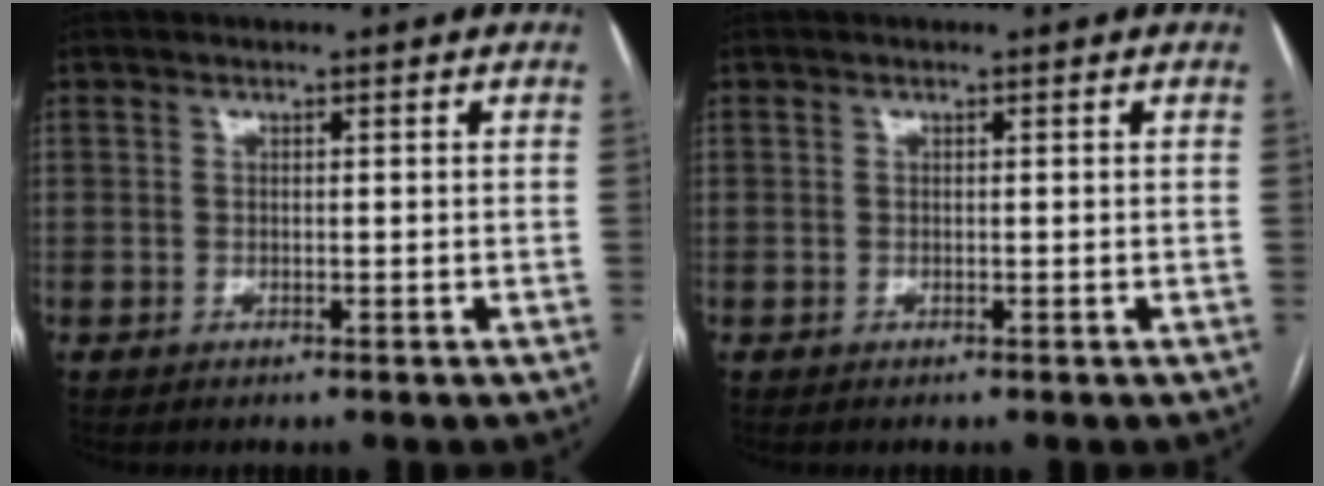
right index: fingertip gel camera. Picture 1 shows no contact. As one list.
[{"total": 0.0}]